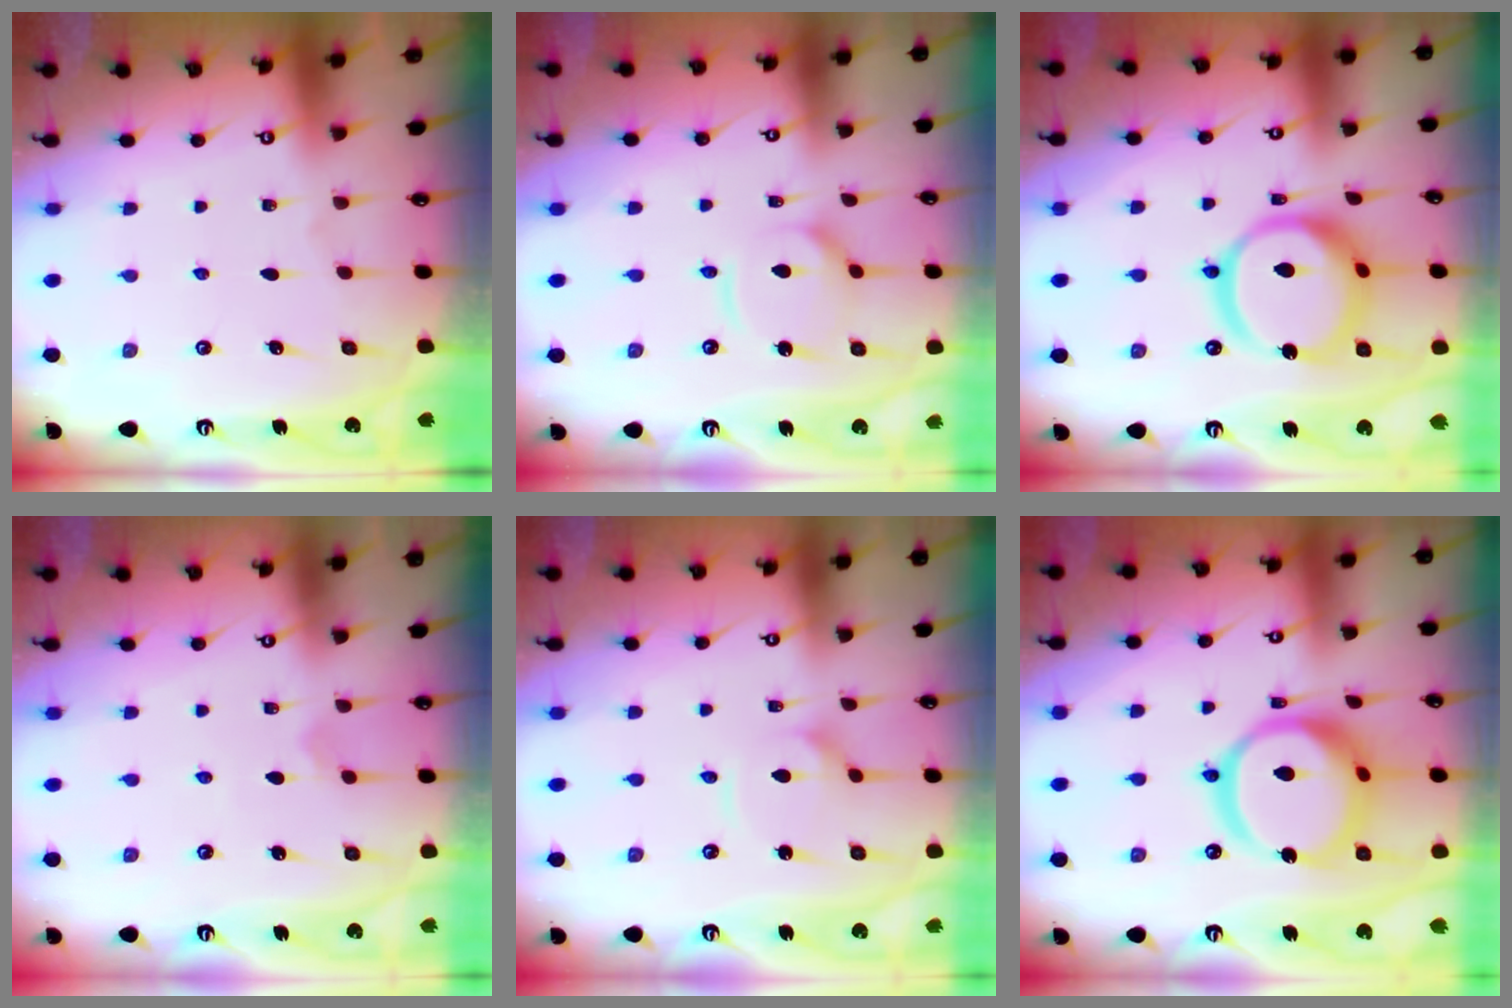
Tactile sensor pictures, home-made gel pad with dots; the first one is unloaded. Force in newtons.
{"total": 9.5, "press": 9.5, "slide": 0.9}
{"total": 17.4, "press": 17.3, "slide": 1.8}
{"total": 2.8, "press": 2.8, "slide": 0.4}
{"total": 3.4, "press": 3.4, "slide": 0.3}
{"total": 18.3, "press": 18.2, "slide": 2.0}